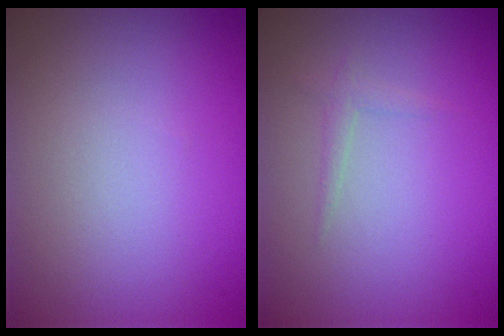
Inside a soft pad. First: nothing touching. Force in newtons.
{"total": 0.9, "press": 0.9, "slide": 0.1}